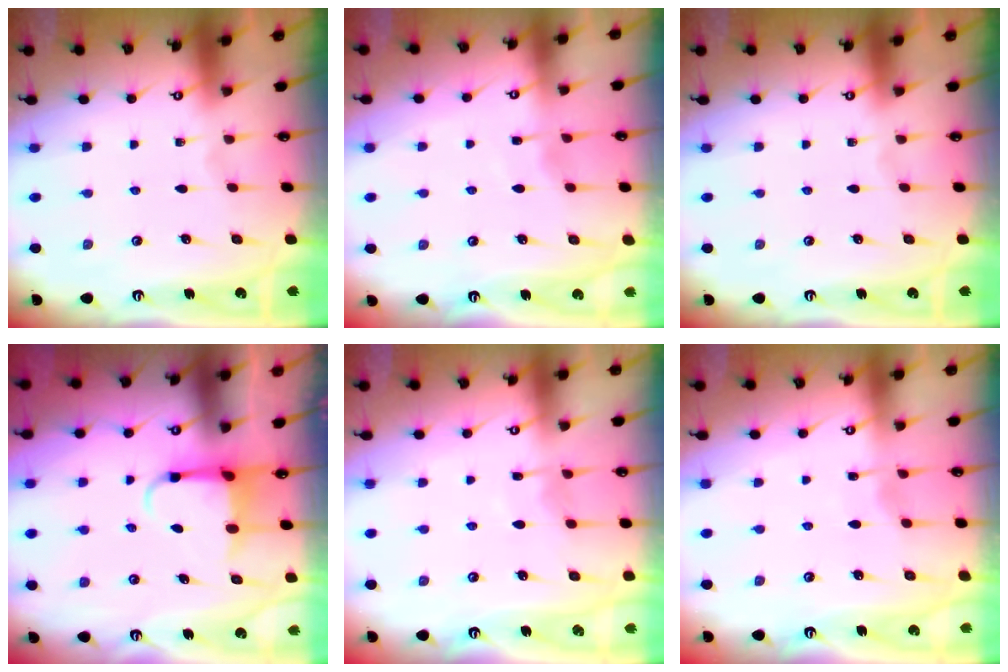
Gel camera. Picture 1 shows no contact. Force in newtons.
{"total": 3.6, "press": 3.6, "slide": 0.4}
{"total": 0.0}
{"total": 3.9, "press": 3.8, "slide": 0.9}
{"total": 6.0, "press": 6.0, "slide": 0.6}
{"total": 4.2, "press": 4.1, "slide": 0.4}